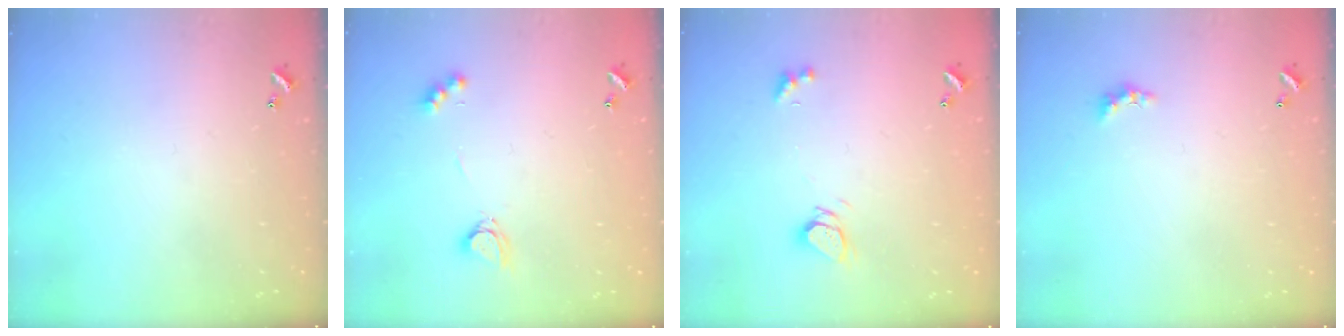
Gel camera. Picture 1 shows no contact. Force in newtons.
{"total": 2.8, "press": 2.8, "slide": 0.5}
{"total": 2.9, "press": 2.9, "slide": 0.2}
{"total": 1.3, "press": 1.2, "slide": 0.5}